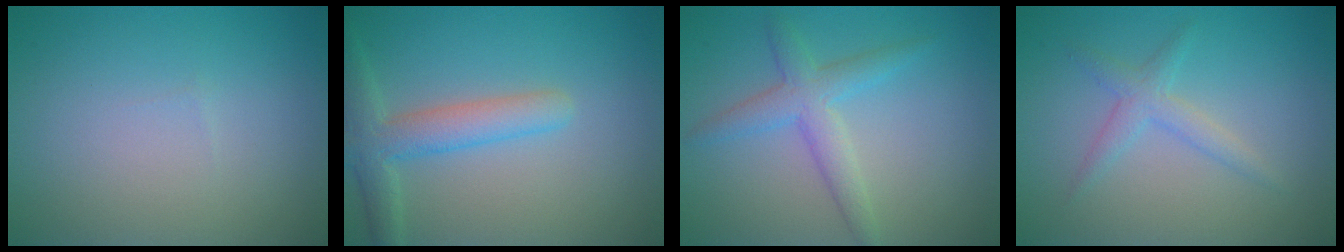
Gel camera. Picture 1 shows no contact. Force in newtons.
{"total": 4.0, "press": 3.9, "slide": 0.3}
{"total": 3.2, "press": 3.2, "slide": 0.1}
{"total": 2.0, "press": 2.0, "slide": 0.1}